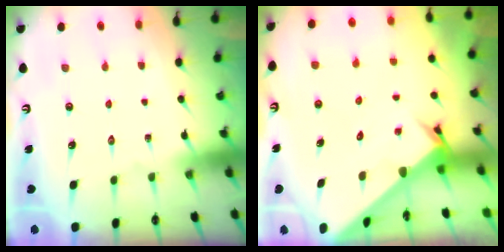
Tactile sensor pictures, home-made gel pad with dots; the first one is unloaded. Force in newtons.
{"total": 2.6, "press": 2.6, "slide": 0.3}